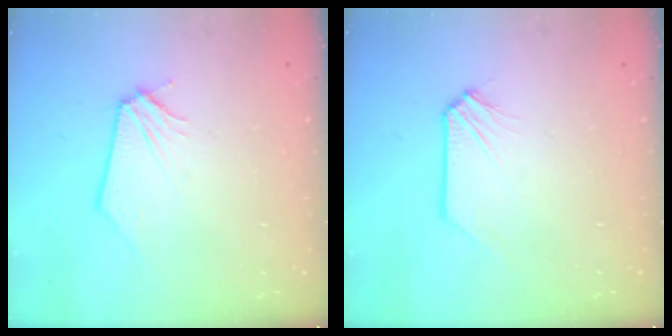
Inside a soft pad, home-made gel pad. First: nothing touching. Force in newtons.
{"total": 0.0}